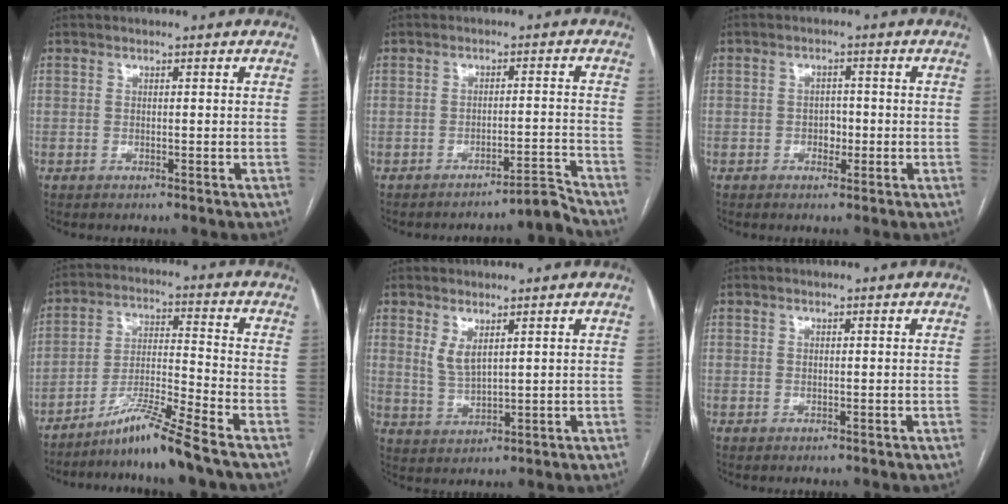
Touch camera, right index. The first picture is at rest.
{"total": 4.8, "force": [-4.3, -2.0, 0.0], "torque": [0.015, 0.011, -0.061]}
{"total": 2.3, "force": [-0.7, 1.6, 1.4], "torque": [-0.015, 0.007, -0.011]}
{"total": 9.1, "force": [-7.3, -1.7, 5.1], "torque": [-0.102, -0.014, -0.133]}
{"total": 3.5, "force": [1.9, 1.2, 2.6], "torque": [-0.058, -0.007, 0.046]}
{"total": 0.0}